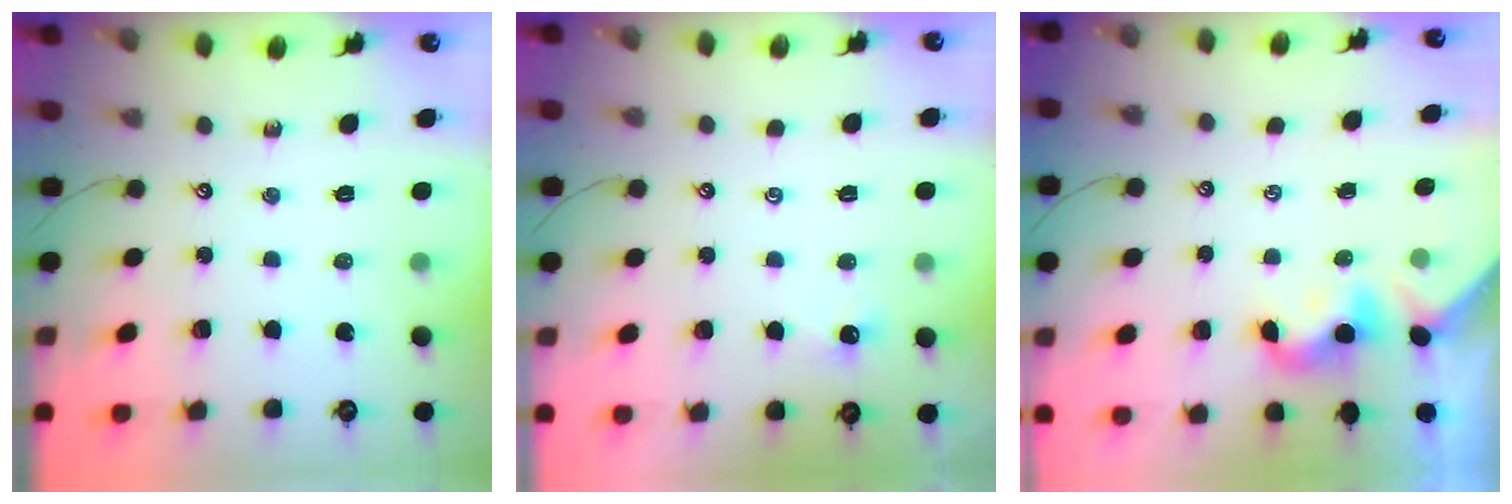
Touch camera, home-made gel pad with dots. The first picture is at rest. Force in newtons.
{"total": 1.1, "press": 1.1, "slide": 0.3}
{"total": 2.0, "press": 2.0, "slide": 0.4}